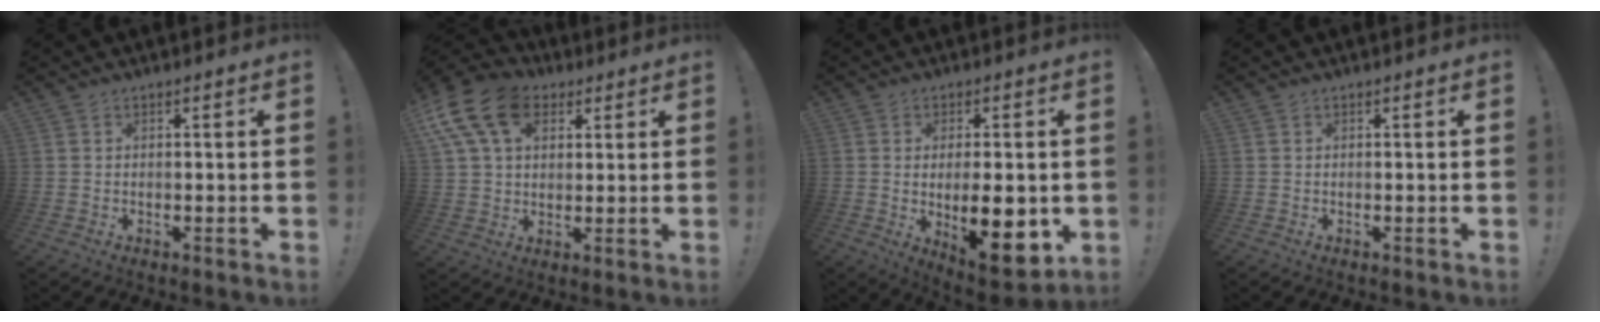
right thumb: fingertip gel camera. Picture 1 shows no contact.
{"total": 16.2, "force": [6.6, 11.0, 9.8], "torque": [-0.178, -0.019, 0.124]}
{"total": 14.4, "force": [-1.7, 5.7, 13.1], "torque": [-0.184, -0.011, -0.016]}
{"total": 0.0}